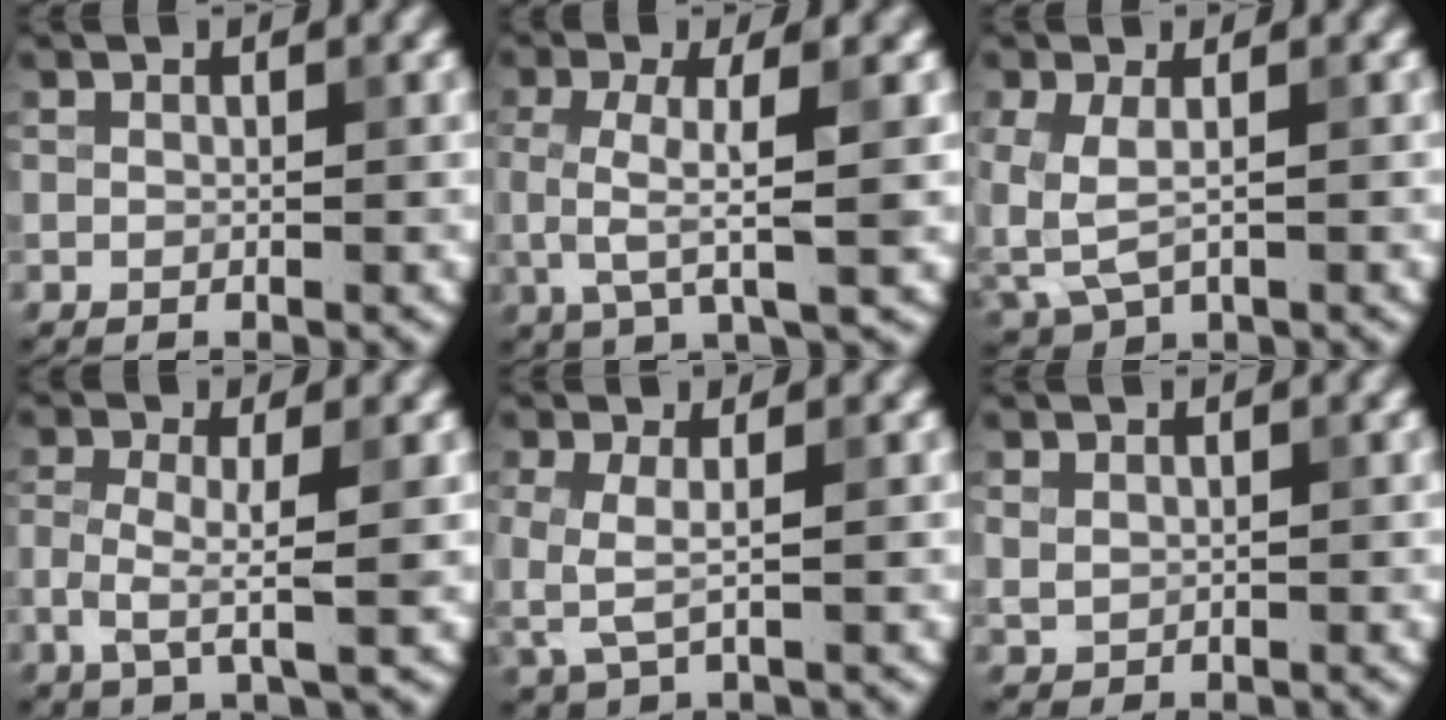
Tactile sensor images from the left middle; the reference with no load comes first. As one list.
[{"total": 4.7, "force": [-0.3, 1.1, 4.6], "torque": [-0.094, 0.000, -0.010]}, {"total": 3.7, "force": [-0.3, 2.3, 2.8], "torque": [-0.082, -0.008, -0.004]}, {"total": 3.3, "force": [-0.6, 0.8, 3.2], "torque": [-0.071, -0.008, -0.016]}, {"total": 2.4, "force": [-0.3, 0.8, 2.3], "torque": [-0.064, -0.005, -0.005]}, {"total": 1.1, "force": [0.3, 0.8, 0.6], "torque": [-0.017, -0.001, 0.013]}]